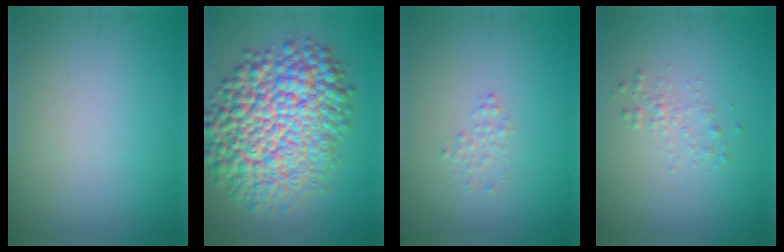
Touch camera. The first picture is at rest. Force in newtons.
{"total": 13.8, "press": 13.7, "slide": 0.5}
{"total": 0.9, "press": 0.9, "slide": 0.0}
{"total": 1.1, "press": 1.1, "slide": 0.0}